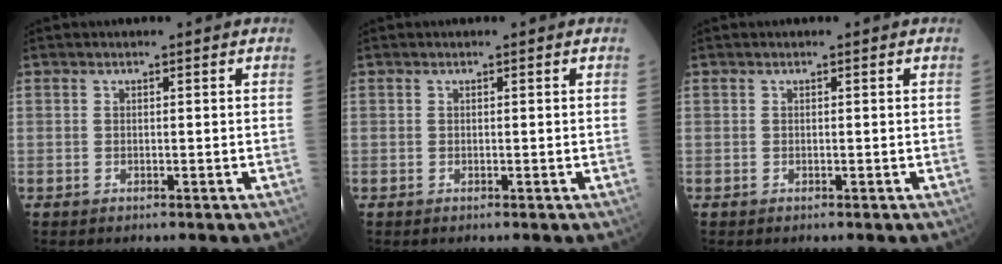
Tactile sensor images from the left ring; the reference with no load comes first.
{"total": 0.0}
{"total": 0.0}